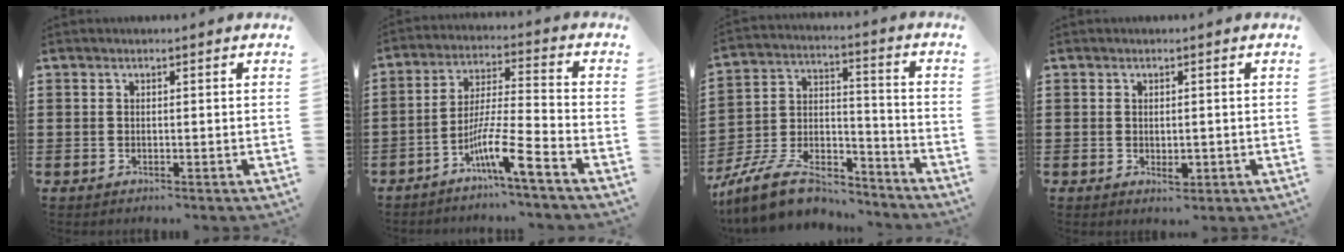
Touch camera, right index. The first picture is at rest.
{"total": 9.0, "force": [-5.8, 0.4, 6.9], "torque": [-0.140, -0.008, -0.110]}
{"total": 11.8, "force": [-10.1, 3.3, 5.3], "torque": [-0.109, 0.032, -0.196]}
{"total": 1.8, "force": [-0.3, 1.1, 1.4], "torque": [-0.018, -0.002, -0.006]}